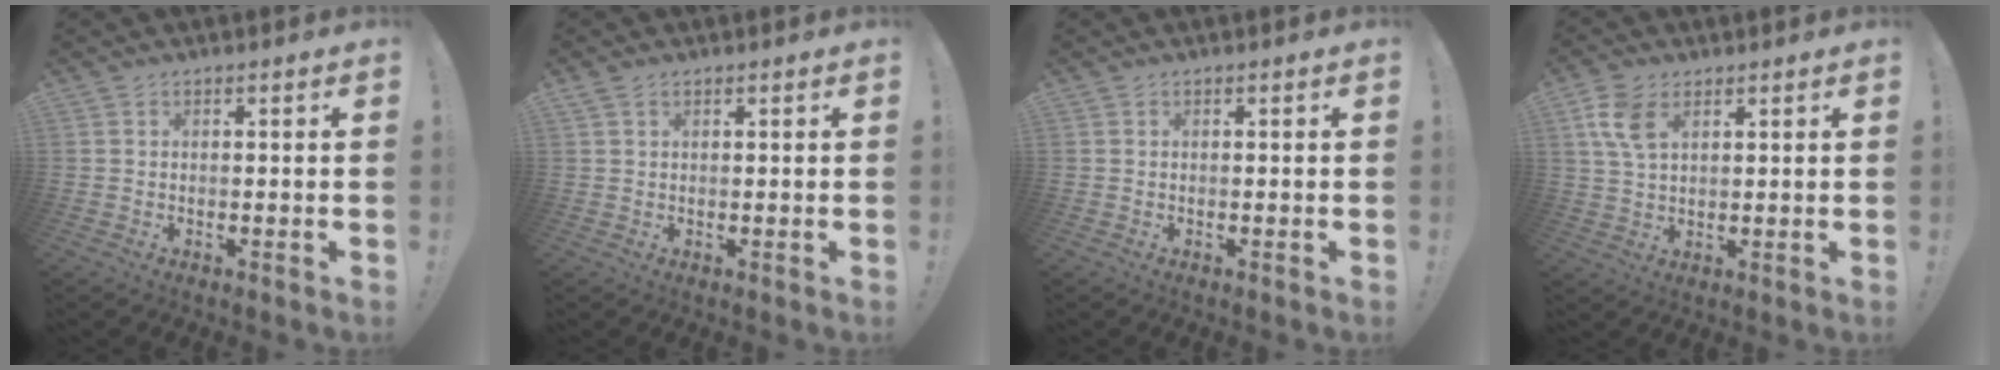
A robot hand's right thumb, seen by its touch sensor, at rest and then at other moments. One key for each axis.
{"total": 1.4, "fx": 0.8, "fy": 1.0, "fz": 0.7, "tx": -0.011, "ty": 0.001, "tz": 0.014}
{"total": 0.0}
{"total": 8.2, "fx": 3.5, "fy": 4.7, "fz": 5.7, "tx": -0.113, "ty": -0.006, "tz": 0.068}